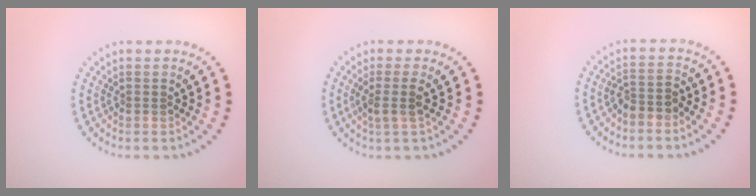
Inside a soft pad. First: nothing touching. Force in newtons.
{"total": 2.0, "press": 1.6, "slide": 1.2}
{"total": 2.0, "press": 1.6, "slide": 1.2}